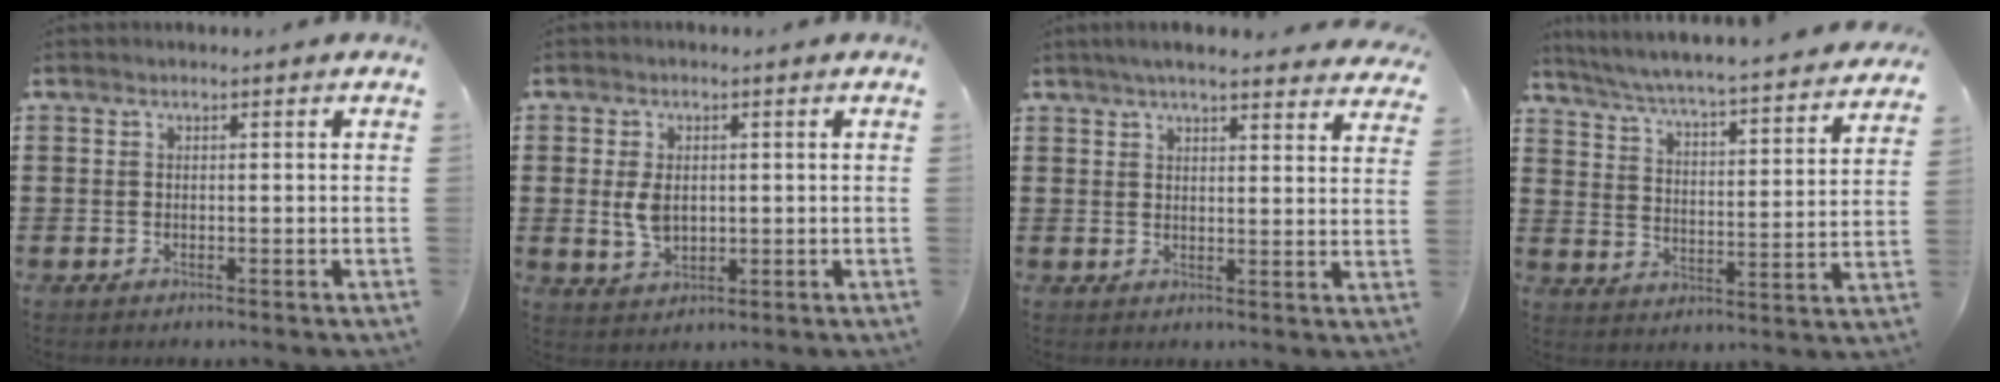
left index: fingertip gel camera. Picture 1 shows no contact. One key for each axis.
{"total": 4.2, "fx": 0.4, "fy": 2.7, "fz": 3.3, "tx": -0.082, "ty": 0.001, "tz": 0.004}
{"total": 4.7, "fx": 4.4, "fy": 0.2, "fz": 1.8, "tx": -0.049, "ty": -0.007, "tz": 0.080}
{"total": 4.3, "fx": 3.9, "fy": -0.8, "fz": 1.5, "tx": -0.051, "ty": -0.044, "tz": 0.056}